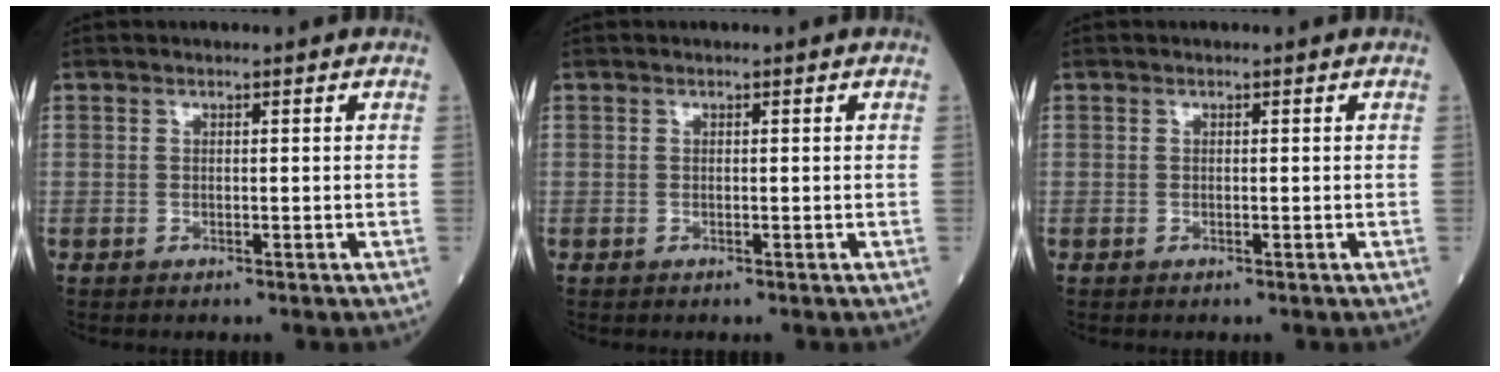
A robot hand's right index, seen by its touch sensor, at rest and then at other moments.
{"total": 0.0}
{"total": 0.0}